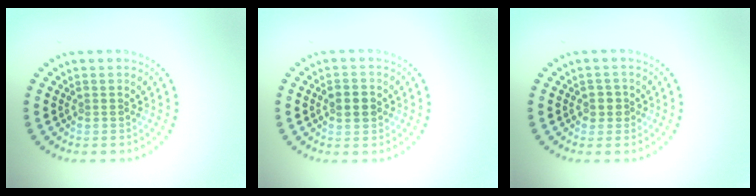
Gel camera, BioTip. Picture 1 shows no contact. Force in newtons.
{"total": 2.1, "press": 2.1, "slide": 0.2}
{"total": 1.3, "press": 1.1, "slide": 0.6}